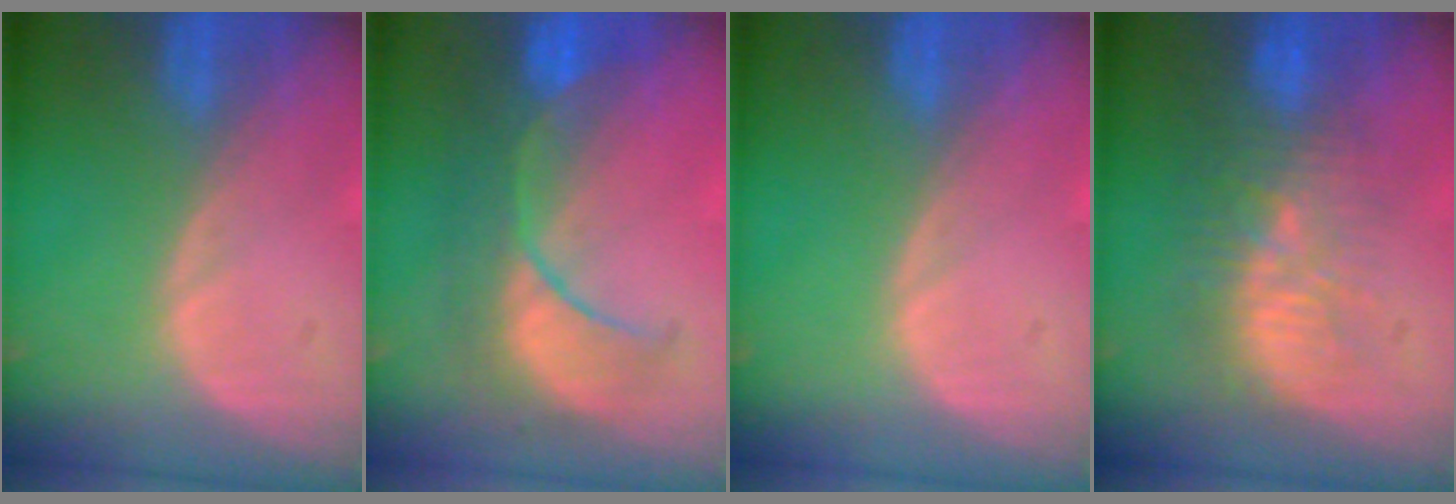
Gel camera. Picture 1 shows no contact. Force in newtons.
{"total": 8.6, "press": 8.5, "slide": 1.4}
{"total": 0.0}
{"total": 9.3, "press": 8.6, "slide": 3.6}